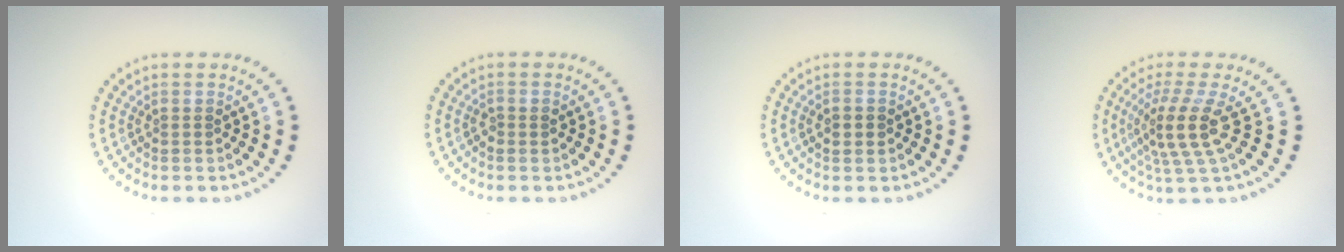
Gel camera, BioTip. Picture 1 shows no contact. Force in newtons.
{"total": 0.8, "press": 0.8, "slide": 0.1}
{"total": 1.8, "press": 1.8, "slide": 0.1}
{"total": 4.1, "press": 2.9, "slide": 2.9}